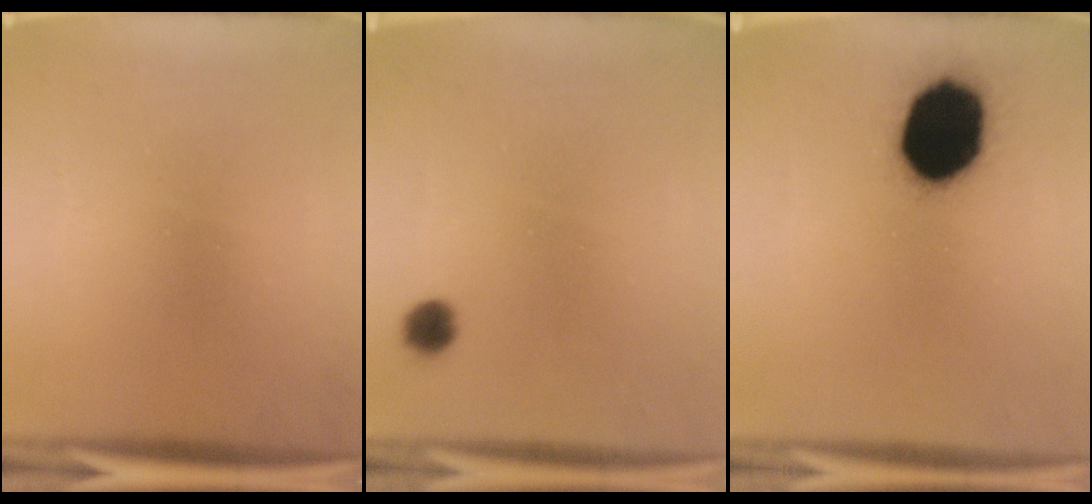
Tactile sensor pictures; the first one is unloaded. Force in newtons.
{"total": 2.6}
{"total": 19.3}